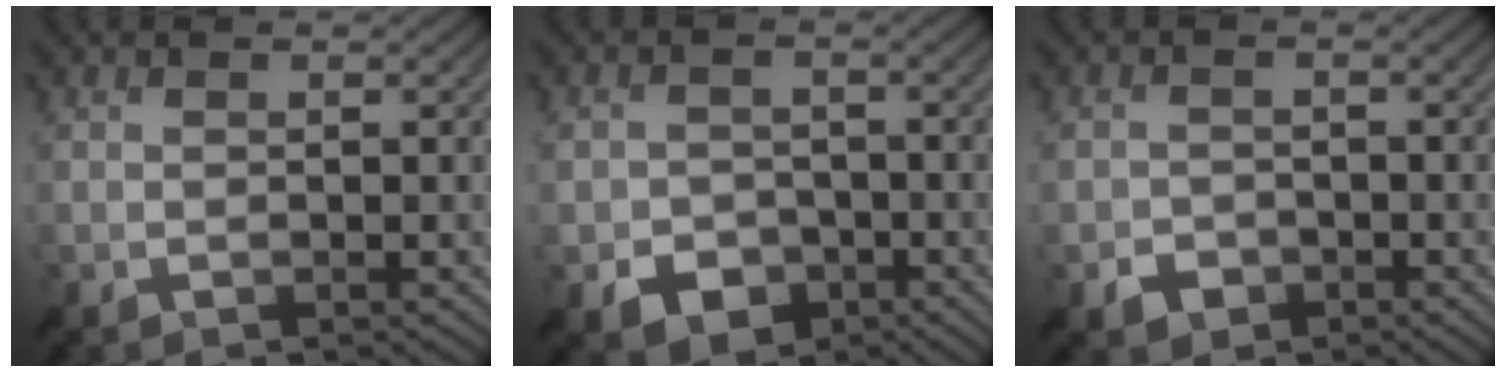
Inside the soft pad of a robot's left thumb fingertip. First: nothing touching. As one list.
[{"total": 4.9, "force": [-2.2, 3.9, 2.0], "torque": [-0.036, -0.006, -0.038]}, {"total": 2.5, "force": [-1.2, 2.0, 0.8], "torque": [-0.013, 0.001, -0.027]}]